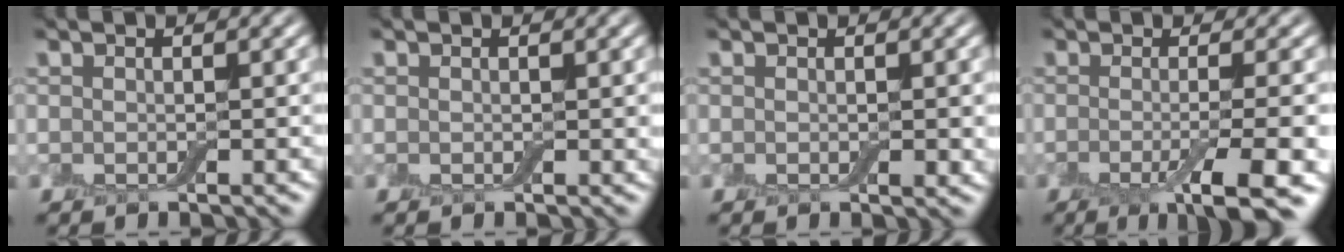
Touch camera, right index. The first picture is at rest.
{"total": 0.5, "force": [0.2, 0.4, 0.3], "torque": [-0.002, 0.001, 0.001]}
{"total": 0.9, "force": [-0.1, 0.5, 0.7], "torque": [-0.008, -0.002, 0.000]}
{"total": 7.3, "force": [-3.0, 1.5, 6.5], "torque": [-0.085, -0.012, -0.048]}